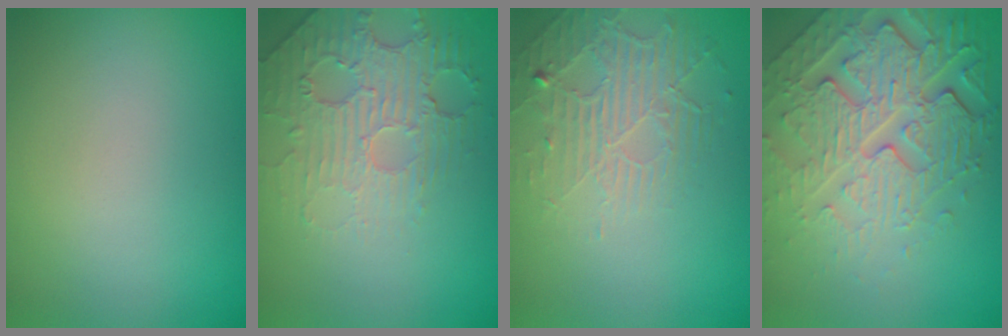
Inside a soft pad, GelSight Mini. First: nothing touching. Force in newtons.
{"total": 2.9, "press": 2.4, "slide": 1.6}
{"total": 2.3, "press": 1.7, "slide": 1.6}
{"total": 7.6, "press": 5.4, "slide": 5.4}